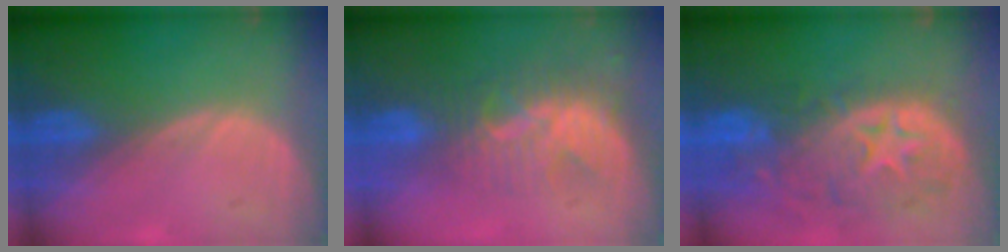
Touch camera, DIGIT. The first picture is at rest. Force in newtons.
{"total": 8.9, "press": 7.6, "slide": 4.5}
{"total": 12.3, "press": 10.5, "slide": 6.5}